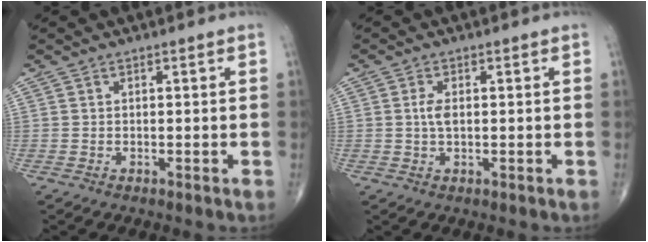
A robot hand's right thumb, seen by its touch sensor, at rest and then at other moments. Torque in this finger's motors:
{"motor_torque": [0.55, 0.72, 0.18, -0.08, 0.02]}